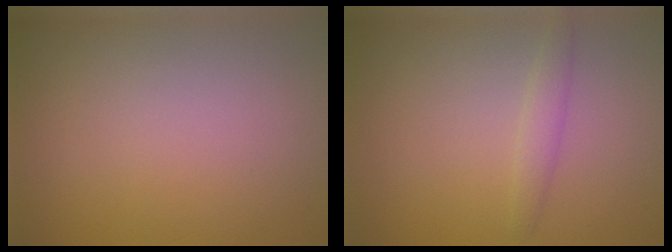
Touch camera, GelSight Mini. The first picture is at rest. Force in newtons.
{"total": 1.5, "press": 1.5, "slide": 0.0}